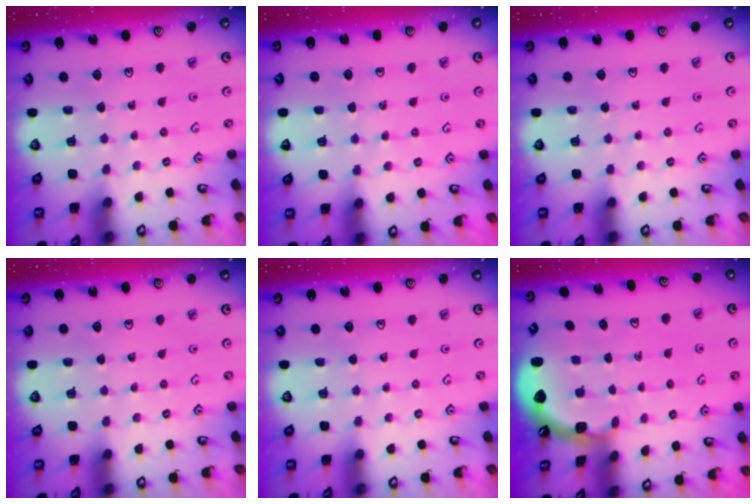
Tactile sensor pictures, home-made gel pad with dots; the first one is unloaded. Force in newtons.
{"total": 2.5, "press": 2.5, "slide": 0.5}
{"total": 0.0}
{"total": 0.0}
{"total": 0.0}
{"total": 1.3, "press": 1.3, "slide": 0.1}